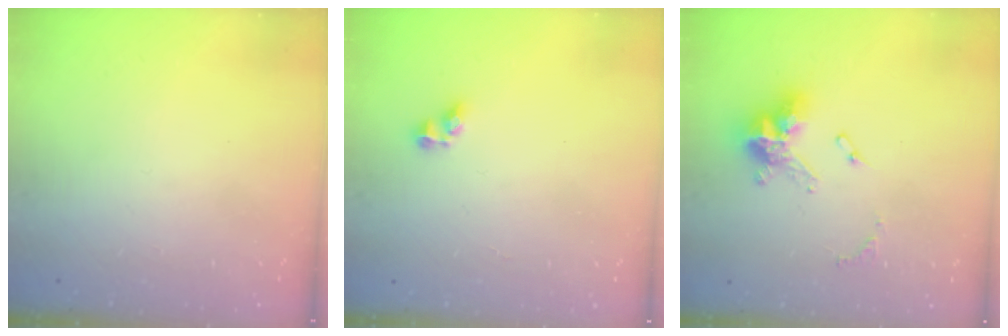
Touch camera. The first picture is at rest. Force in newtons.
{"total": 2.9, "press": 2.6, "slide": 1.1}
{"total": 12.8, "press": 12.7, "slide": 1.4}